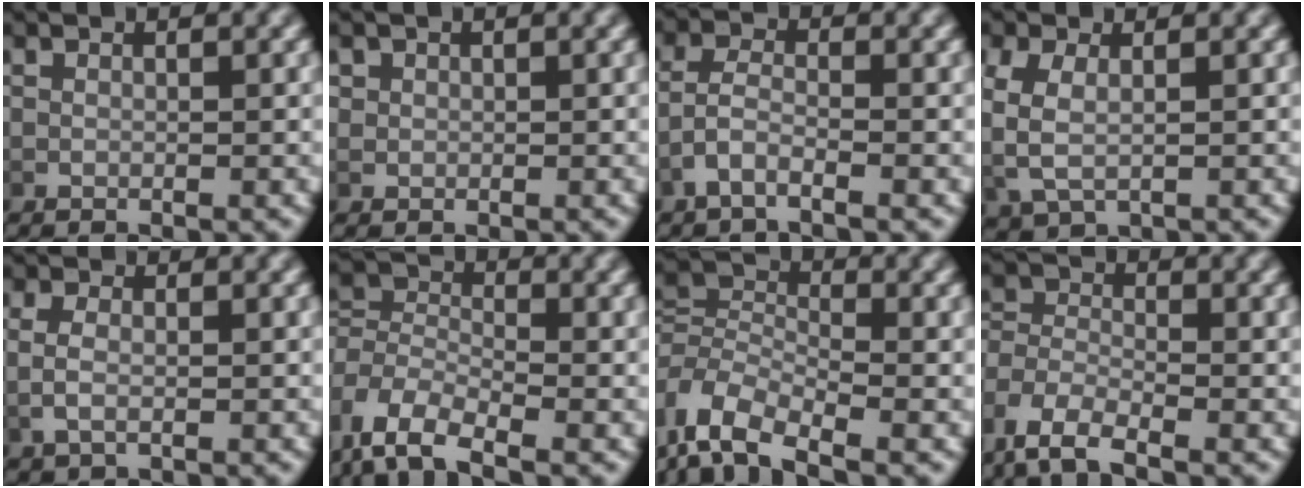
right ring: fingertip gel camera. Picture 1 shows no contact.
{"total": 2.0, "force": [0.5, 1.9, 0.5], "torque": [-0.019, -0.004, 0.012]}
{"total": 2.7, "force": [-1.4, 1.2, 2.0], "torque": [-0.051, -0.009, -0.024]}
{"total": 3.4, "force": [0.4, 2.1, 2.7], "torque": [-0.066, -0.004, 0.020]}
{"total": 2.1, "force": [0.0, 1.1, 1.7], "torque": [-0.043, -0.007, 0.006]}
{"total": 5.6, "force": [-1.2, 4.5, 3.1], "torque": [-0.091, -0.029, -0.021]}
{"total": 6.4, "force": [-2.7, 4.6, 3.6], "torque": [-0.094, -0.031, -0.041]}
{"total": 4.6, "force": [-1.6, 3.5, 2.4], "torque": [-0.081, -0.030, -0.023]}